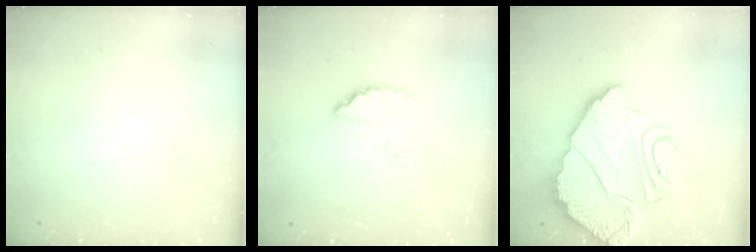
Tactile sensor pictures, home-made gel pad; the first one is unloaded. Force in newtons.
{"total": 2.6, "press": 2.6, "slide": 0.2}
{"total": 11.4, "press": 11.4, "slide": 1.0}